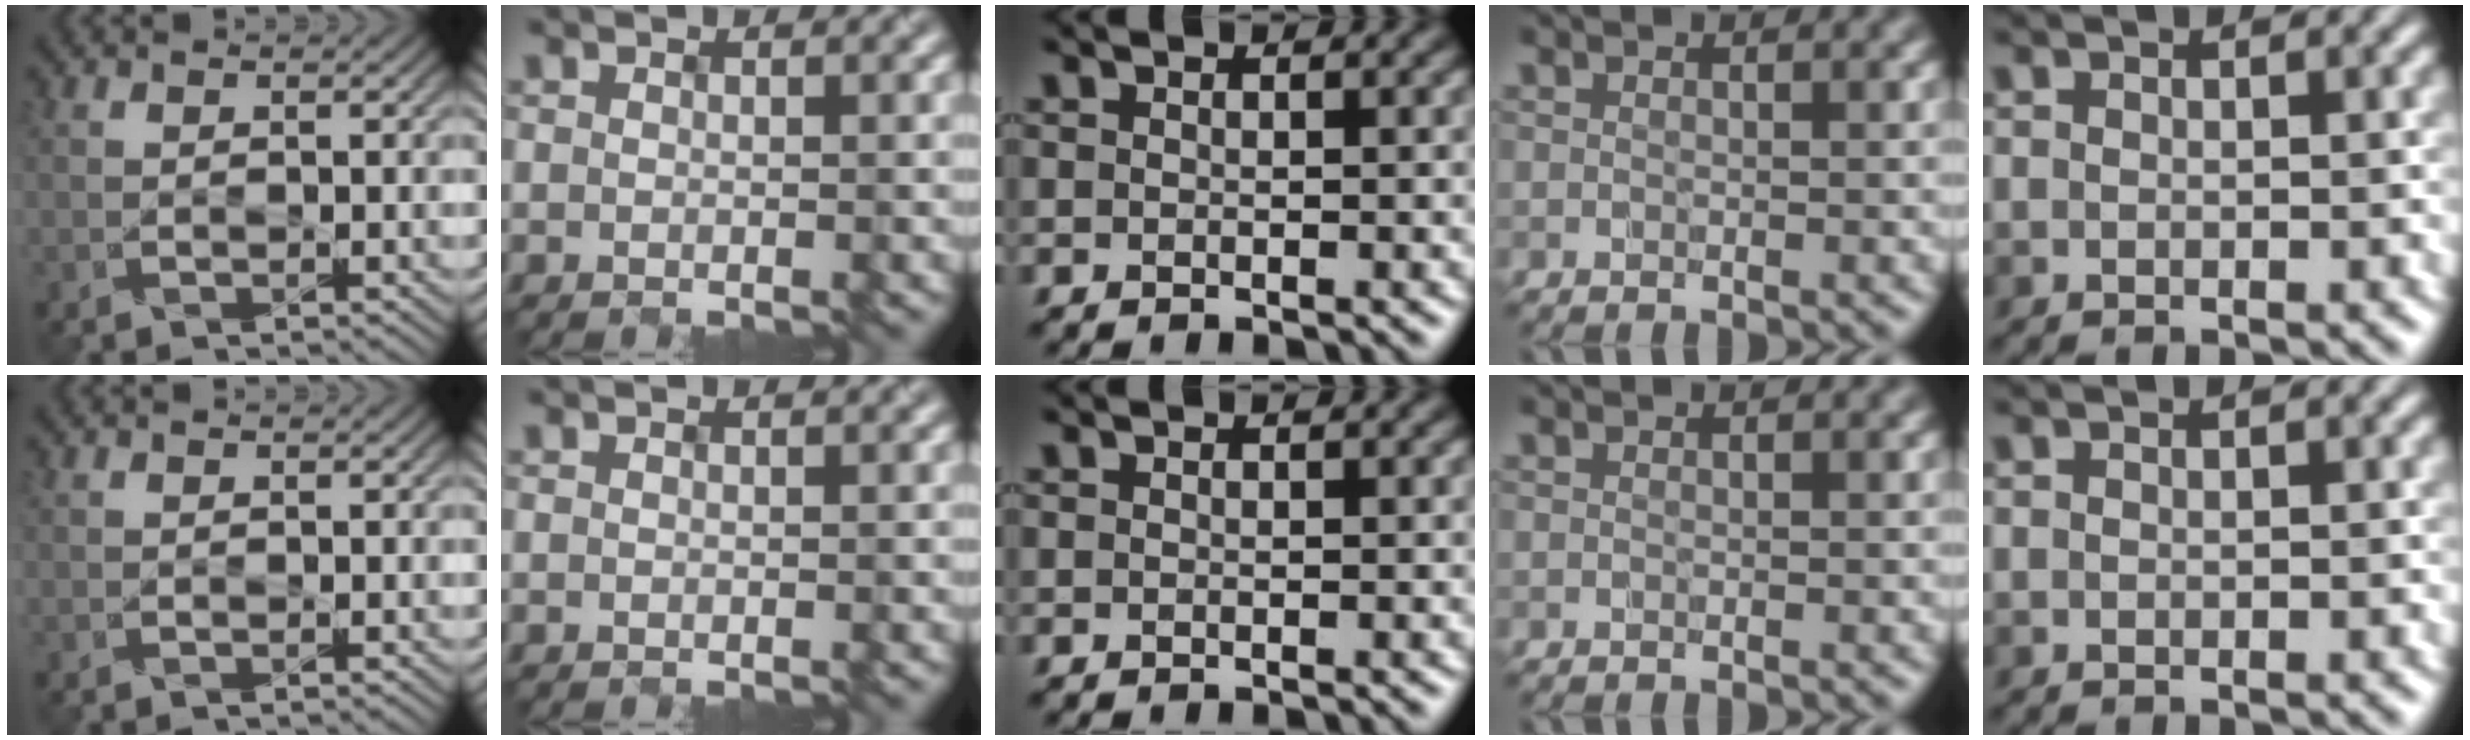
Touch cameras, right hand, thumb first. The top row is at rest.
{}